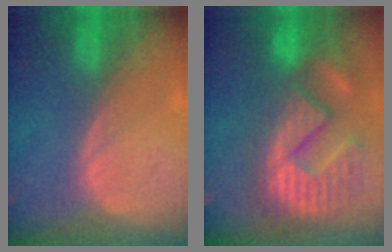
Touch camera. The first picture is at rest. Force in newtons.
{"total": 13.2, "press": 12.1, "slide": 5.4}